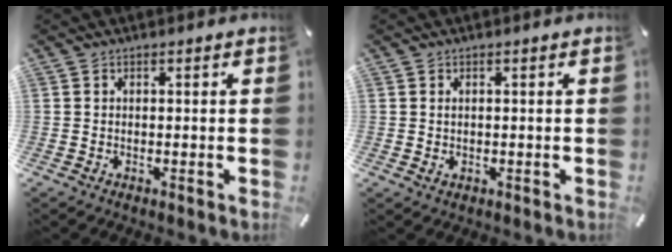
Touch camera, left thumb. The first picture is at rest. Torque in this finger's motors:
{"motor_torque": [-0.11, -0.30, 0.09, -0.23, 0.06]}